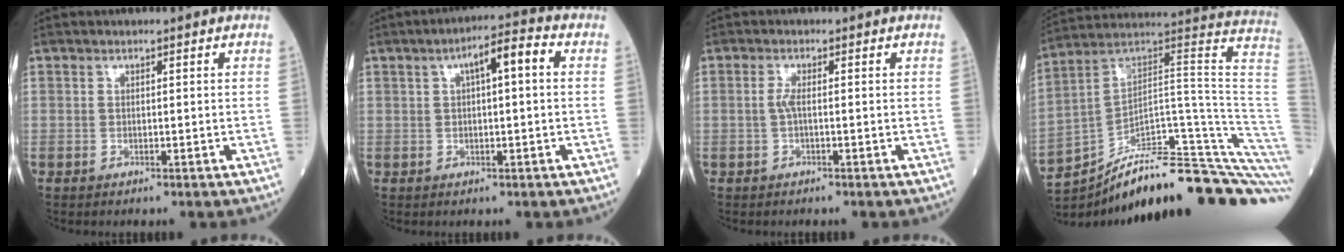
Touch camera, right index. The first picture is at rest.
{"total": 6.9, "force": [1.9, 2.0, 6.4], "torque": [-0.112, 0.032, 0.030]}
{"total": 1.8, "force": [-0.2, 0.6, 1.7], "torque": [-0.047, -0.001, -0.007]}
{"total": 32.6, "force": [-25.6, 2.8, 20.0], "torque": [-0.187, 0.023, -0.372]}